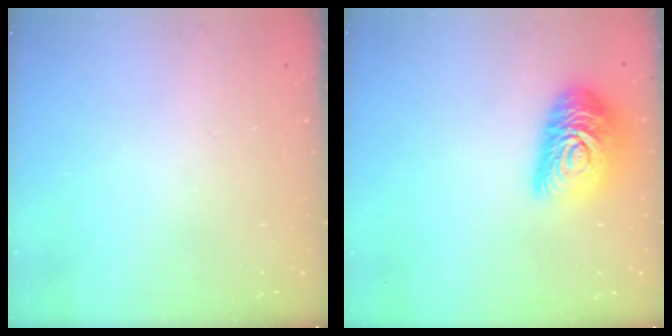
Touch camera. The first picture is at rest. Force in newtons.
{"total": 15.5, "press": 15.5, "slide": 0.9}